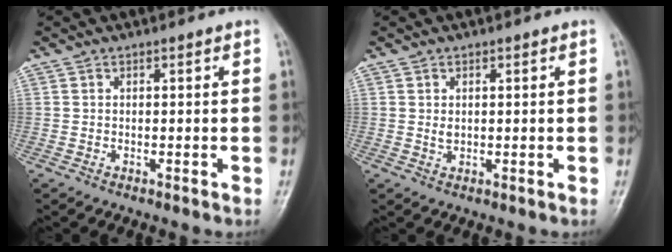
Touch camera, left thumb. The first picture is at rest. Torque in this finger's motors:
{"motor_torque": [0.04, 0.16, 0.11, -0.10, -0.03]}